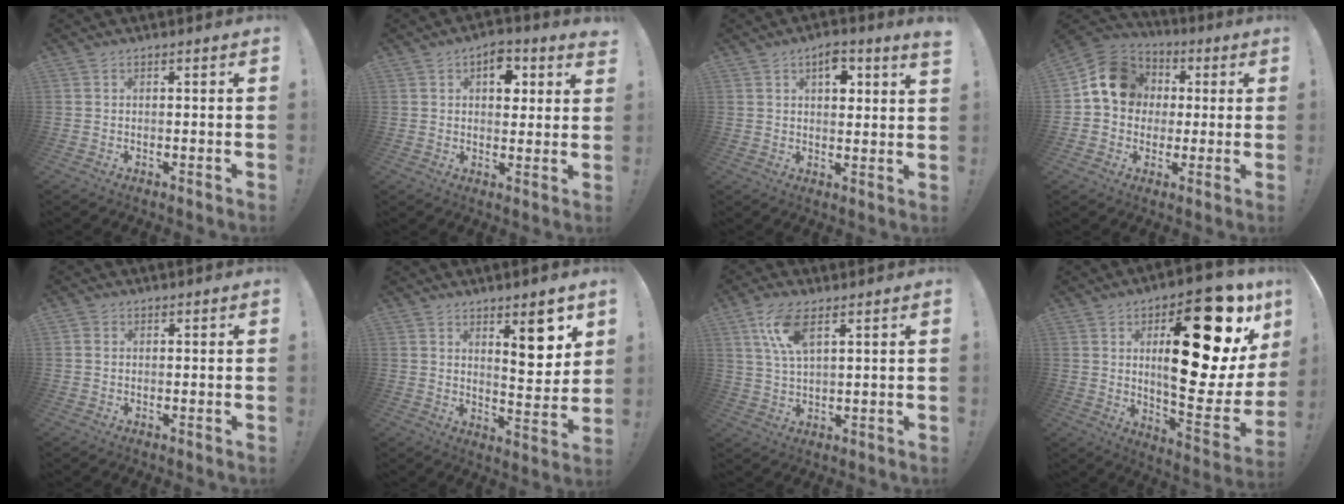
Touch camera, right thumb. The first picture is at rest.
{"total": 7.5, "force": [2.8, 5.0, 4.8], "torque": [-0.048, -0.007, 0.046]}
{"total": 5.7, "force": [3.0, 2.3, 4.2], "torque": [-0.053, -0.014, 0.047]}
{"total": 14.4, "force": [2.5, 12.4, 6.8], "torque": [-0.085, 0.008, 0.057]}
{"total": 1.1, "force": [0.4, 0.9, 0.3], "torque": [-0.007, 0.003, 0.008]}
{"total": 10.1, "force": [5.9, 3.0, 7.7], "torque": [-0.086, -0.041, 0.093]}
{"total": 8.8, "force": [4.7, 3.2, 6.7], "torque": [-0.135, -0.011, 0.084]}
{"total": 29.7, "force": [8.4, 12.0, 25.8], "torque": [-0.357, -0.054, 0.148]}